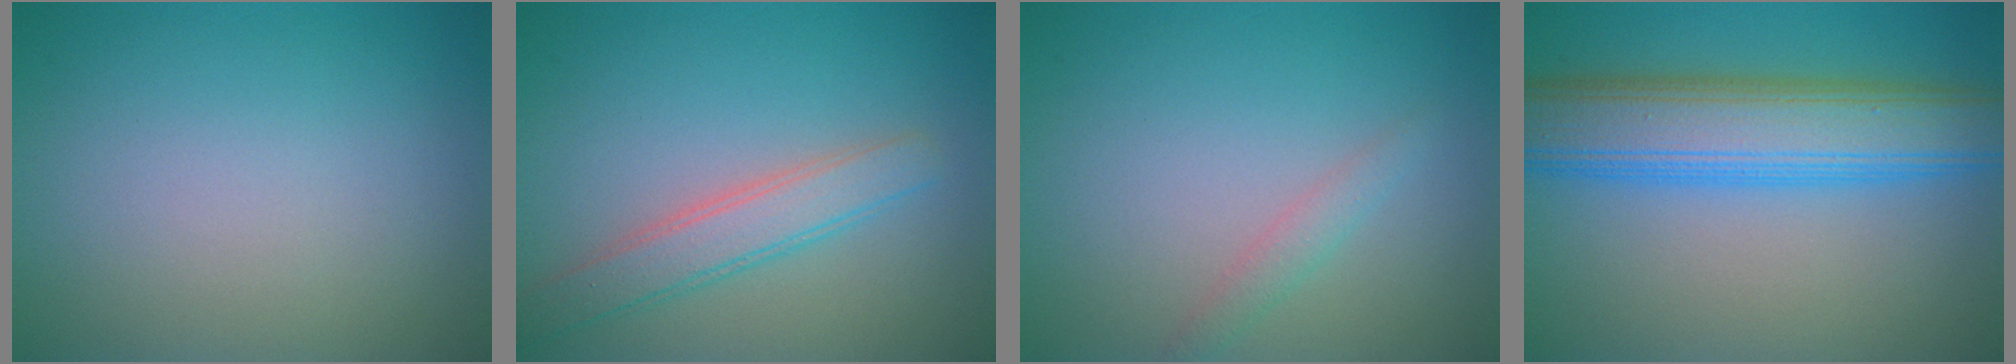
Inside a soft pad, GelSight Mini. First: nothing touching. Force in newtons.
{"total": 3.3, "press": 3.3, "slide": 0.2}
{"total": 1.3, "press": 1.3, "slide": 0.1}
{"total": 8.7, "press": 8.7, "slide": 0.2}